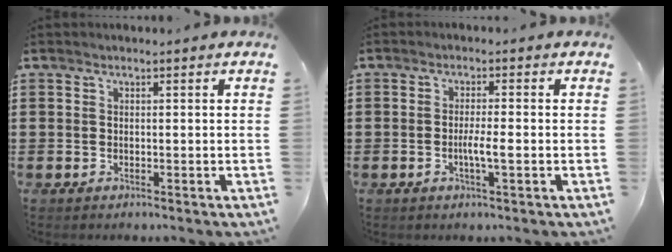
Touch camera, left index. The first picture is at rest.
{"total": 3.1, "force": [-0.7, 0.2, 3.0], "torque": [-0.059, -0.005, -0.015]}